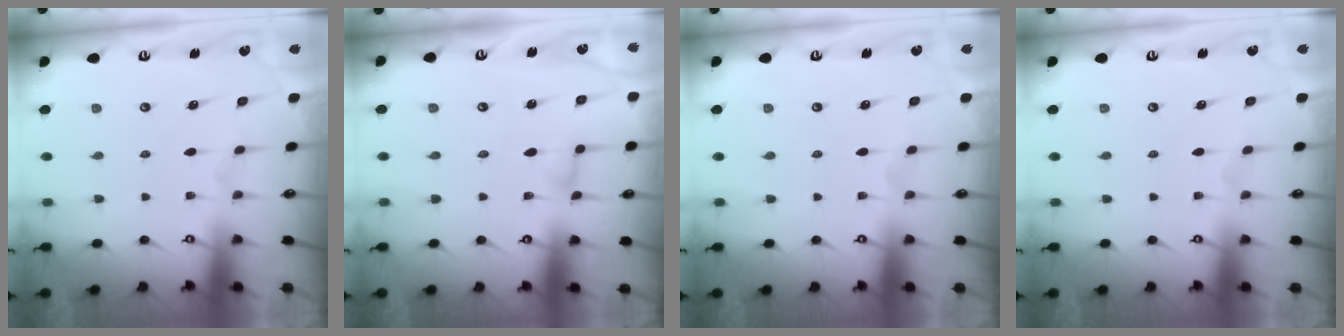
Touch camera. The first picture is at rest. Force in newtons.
{"total": 3.4, "press": 3.4, "slide": 0.4}
{"total": 0.0}
{"total": 0.0}